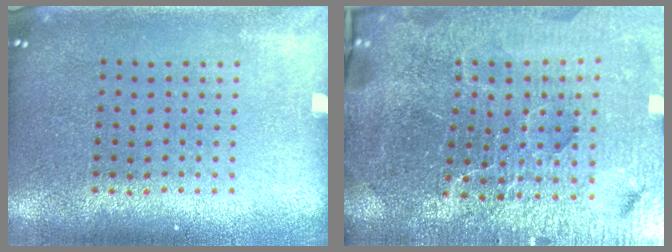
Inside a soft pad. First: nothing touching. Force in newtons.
{"total": 7.1, "press": 6.1, "slide": 3.6}